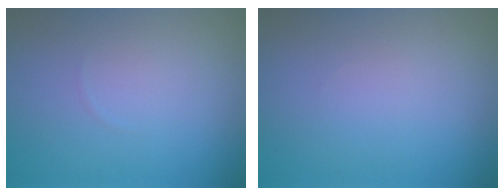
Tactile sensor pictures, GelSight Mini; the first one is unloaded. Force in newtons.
{"total": 0.0}